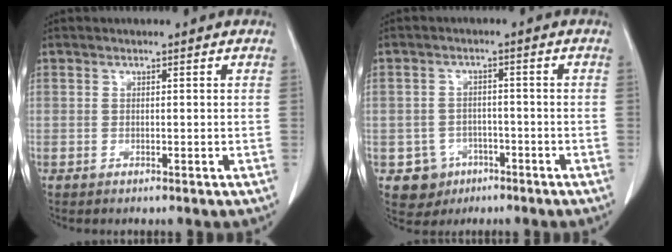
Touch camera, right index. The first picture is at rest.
{"total": 5.1, "force": [-2.3, 4.5, 0.4], "torque": [-0.004, 0.012, -0.028]}